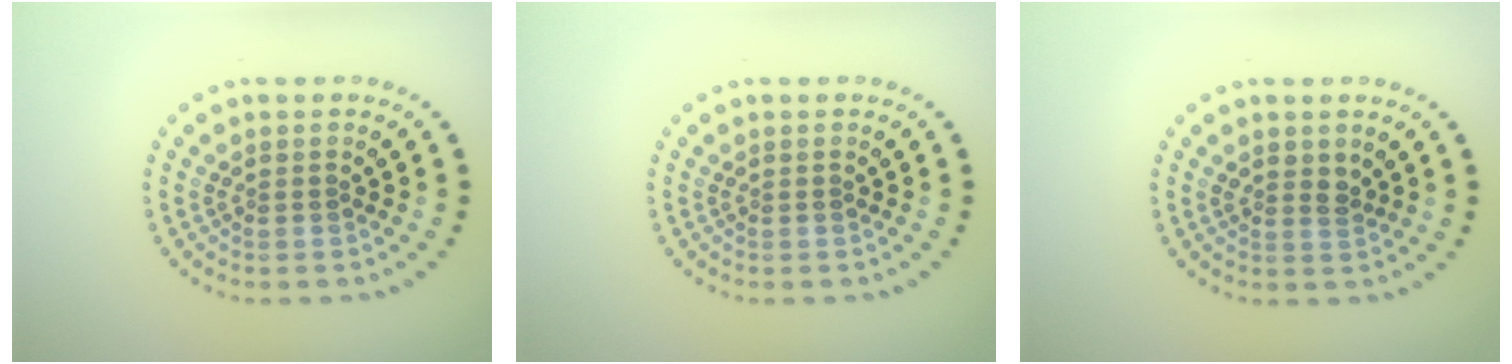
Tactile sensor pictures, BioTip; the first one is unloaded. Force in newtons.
{"total": 0.0}
{"total": 1.1, "press": 1.0, "slide": 0.4}